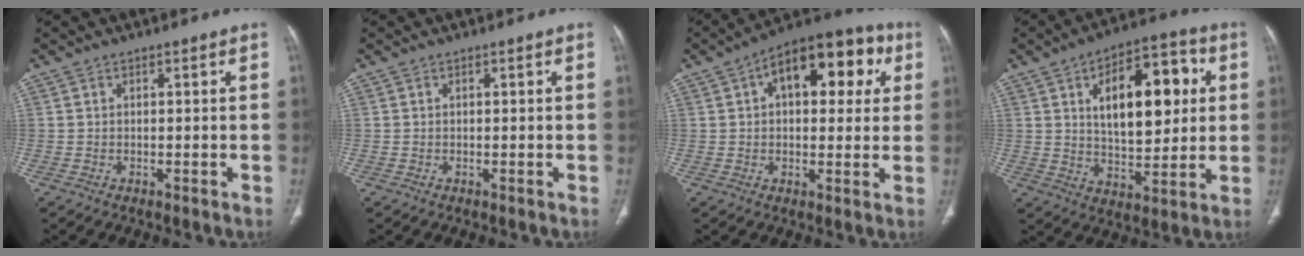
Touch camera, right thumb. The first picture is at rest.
{"total": 0.0}
{"total": 17.6, "force": [5.7, 9.3, 13.9], "torque": [-0.147, 0.026, 0.073]}
{"total": 18.7, "force": [4.7, 9.4, 15.4], "torque": [-0.191, 0.002, 0.074]}